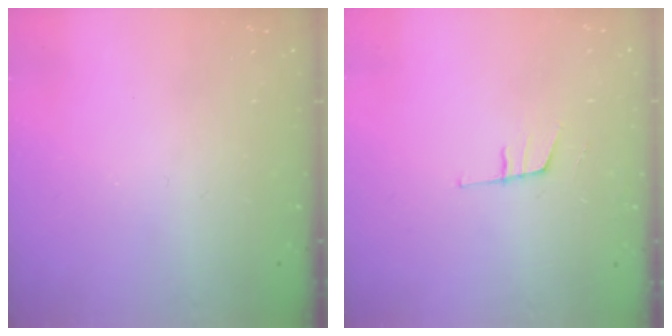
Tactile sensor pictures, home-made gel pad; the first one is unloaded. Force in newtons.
{"total": 7.7, "press": 7.2, "slide": 2.8}